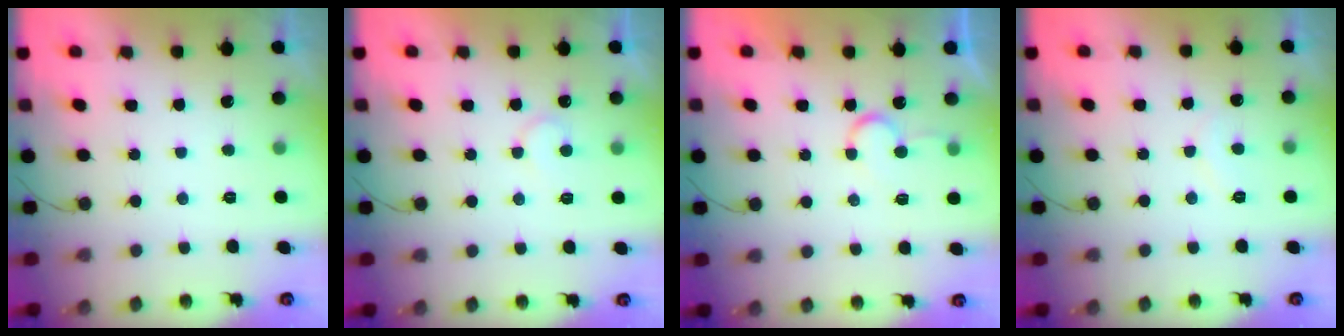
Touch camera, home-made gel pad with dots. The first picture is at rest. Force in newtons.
{"total": 7.1, "press": 7.1, "slide": 0.6}
{"total": 6.4, "press": 6.4, "slide": 0.6}
{"total": 5.3, "press": 5.3, "slide": 0.4}